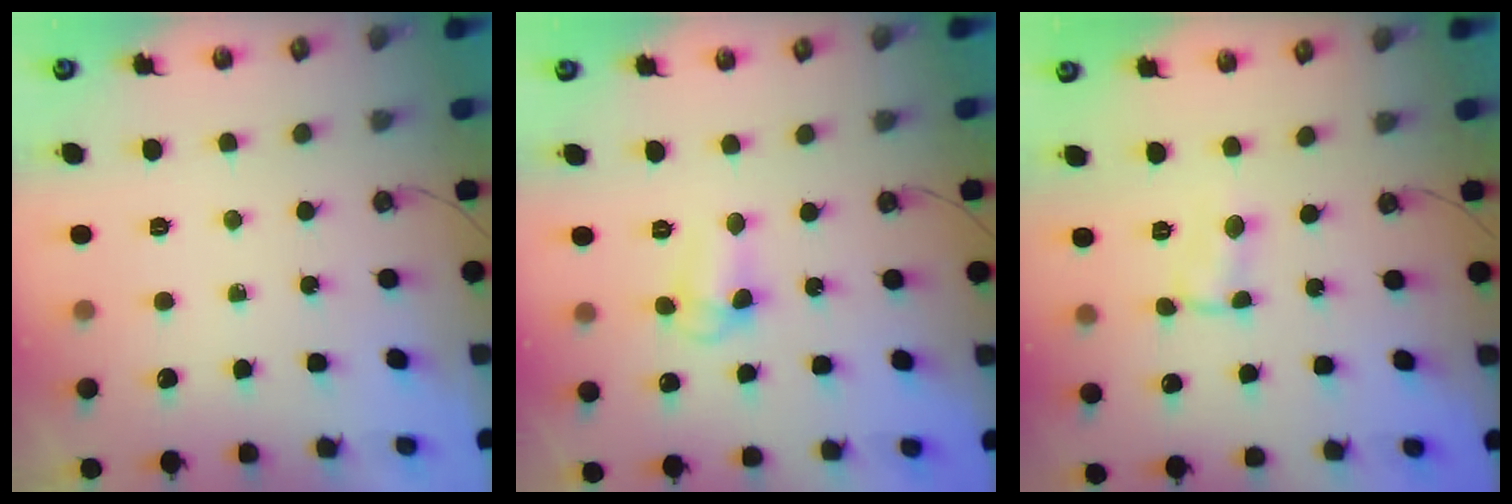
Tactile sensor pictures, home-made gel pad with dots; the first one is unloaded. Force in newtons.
{"total": 4.7, "press": 4.6, "slide": 0.8}
{"total": 1.4, "press": 1.4, "slide": 0.1}